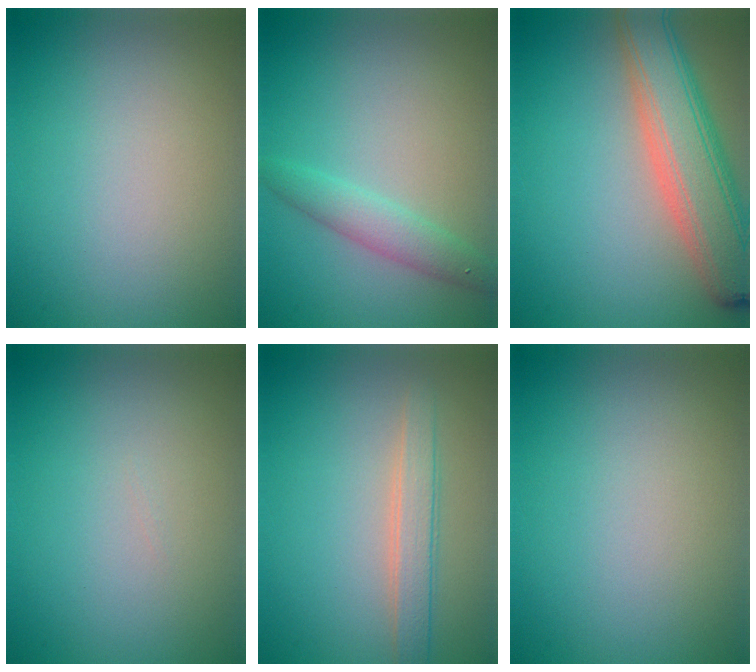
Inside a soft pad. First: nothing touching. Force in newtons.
{"total": 2.5, "press": 2.5, "slide": 0.2}
{"total": 7.9, "press": 7.9, "slide": 0.6}
{"total": 0.0}
{"total": 2.4, "press": 2.4, "slide": 0.1}
{"total": 0.0}